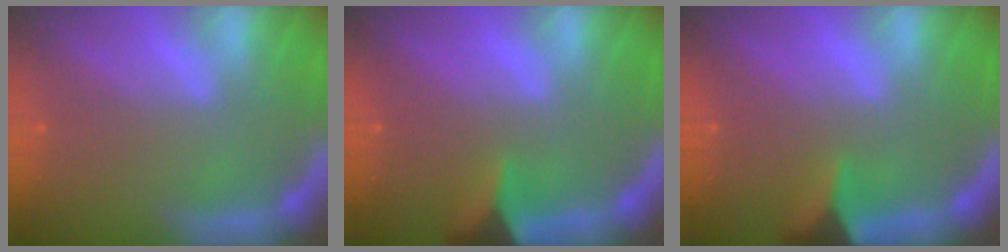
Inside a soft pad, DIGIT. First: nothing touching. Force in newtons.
{"total": 4.0}
{"total": 4.0}